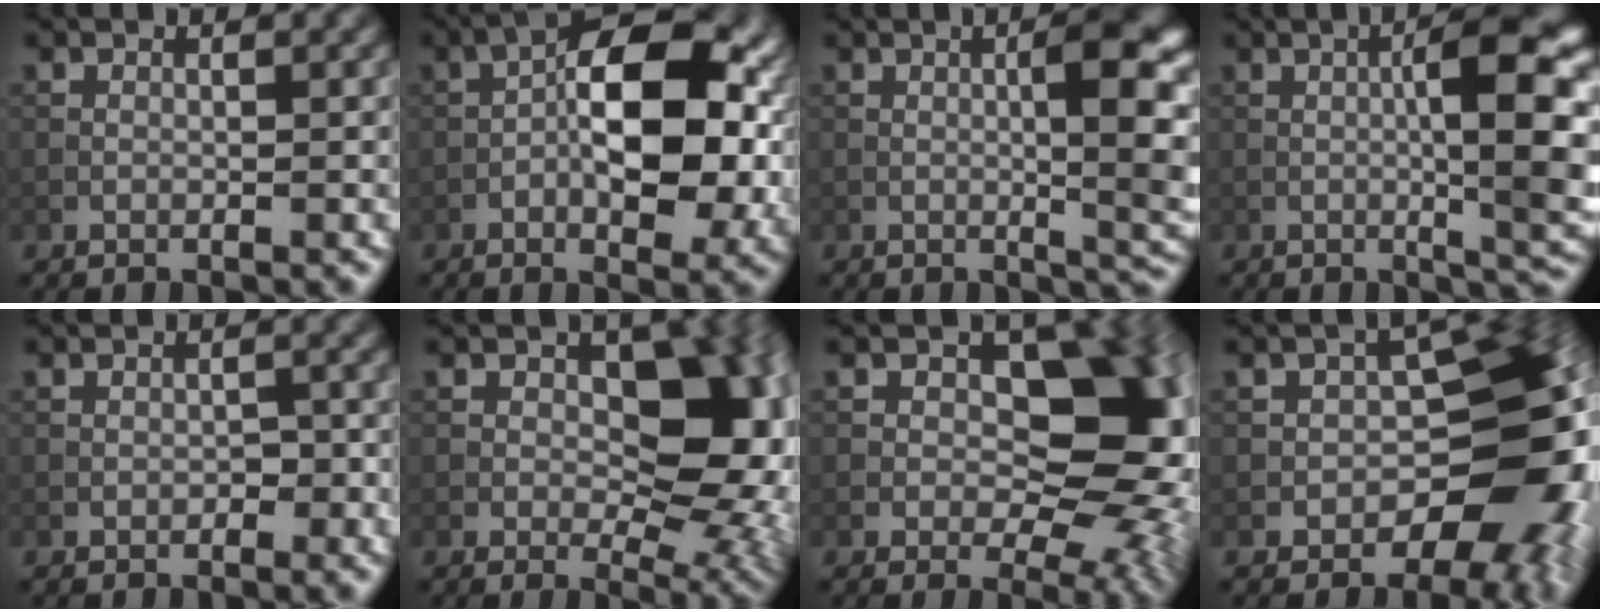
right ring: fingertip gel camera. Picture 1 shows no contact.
{"total": 10.9, "force": [-1.2, 5.0, 9.5], "torque": [-0.134, 0.010, -0.023]}
{"total": 8.7, "force": [-1.1, 3.2, 8.0], "torque": [-0.081, 0.004, -0.015]}
{"total": 9.5, "force": [-1.6, 2.3, 9.1], "torque": [-0.110, 0.003, -0.017]}
{"total": 1.0, "force": [-0.6, 0.6, 0.5], "torque": [-0.007, 0.006, -0.008]}
{"total": 13.3, "force": [0.5, 8.7, 10.1], "torque": [-0.074, 0.008, 0.011]}
{"total": 14.6, "force": [0.1, 10.1, 10.6], "torque": [-0.066, 0.016, -0.008]}
{"total": 10.5, "force": [-4.1, 7.1, 6.6], "torque": [-0.021, 0.017, -0.060]}